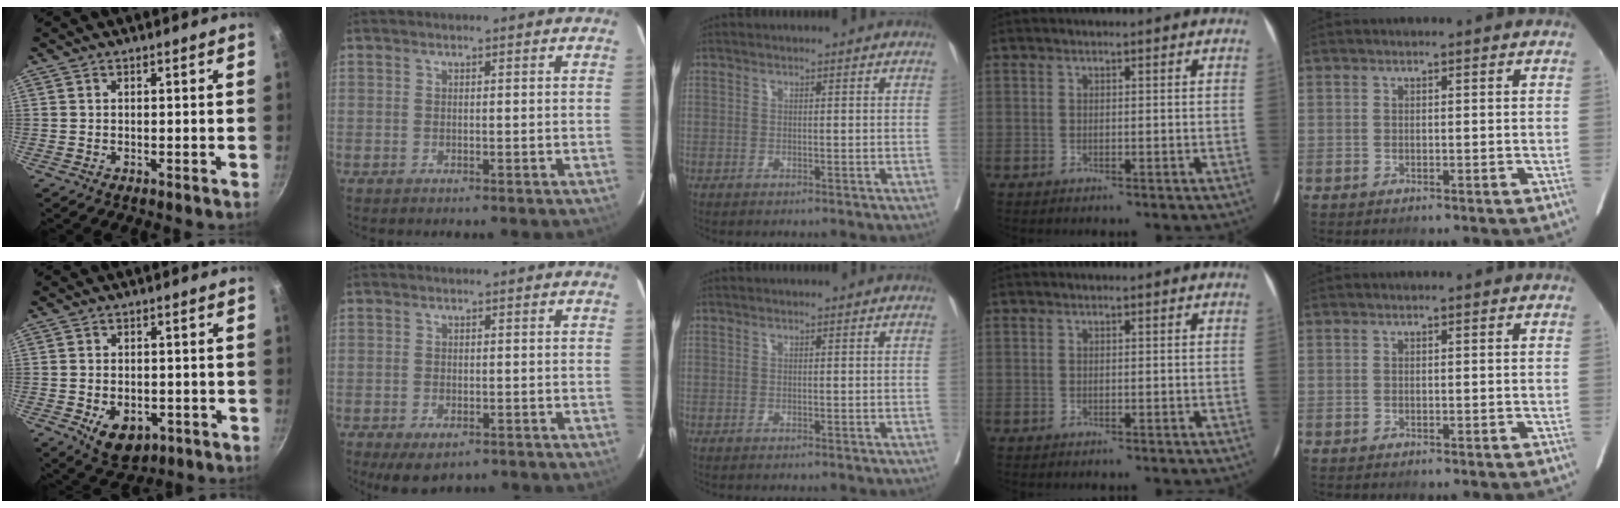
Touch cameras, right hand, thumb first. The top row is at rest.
{"thumb": {"total": 7.7, "force": [-2.7, 5.1, 5.1], "torque": [-0.066, 0.006, -0.029]}, "index": {"total": 4.4, "force": [-2.9, 2.2, 2.6], "torque": [-0.044, -0.008, -0.036]}}